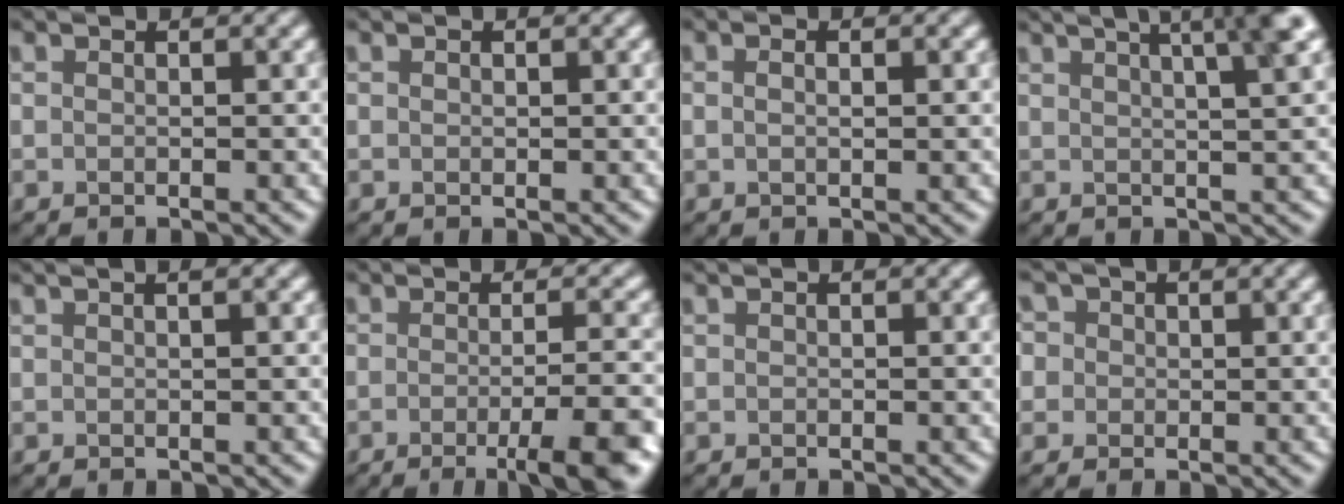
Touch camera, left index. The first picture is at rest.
{"total": 0.0}
{"total": 2.1, "force": [0.8, 1.0, 1.7], "torque": [-0.022, 0.009, -0.007]}
{"total": 9.3, "force": [5.0, 3.4, 7.0], "torque": [-0.048, 0.057, 0.036]}
{"total": 1.4, "force": [0.8, 0.3, 1.1], "torque": [-0.018, 0.004, 0.008]}
{"total": 6.8, "force": [-3.0, 1.4, 5.9], "torque": [-0.074, 0.001, -0.041]}
{"total": 0.0}
{"total": 4.9, "force": [1.9, 4.0, 2.2], "torque": [-0.045, 0.030, 0.003]}